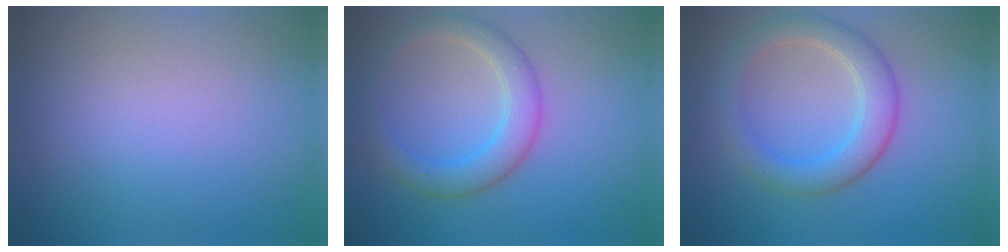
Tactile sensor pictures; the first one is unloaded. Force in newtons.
{"total": 3.7, "press": 3.7, "slide": 0.2}
{"total": 4.4, "press": 4.4, "slide": 0.3}